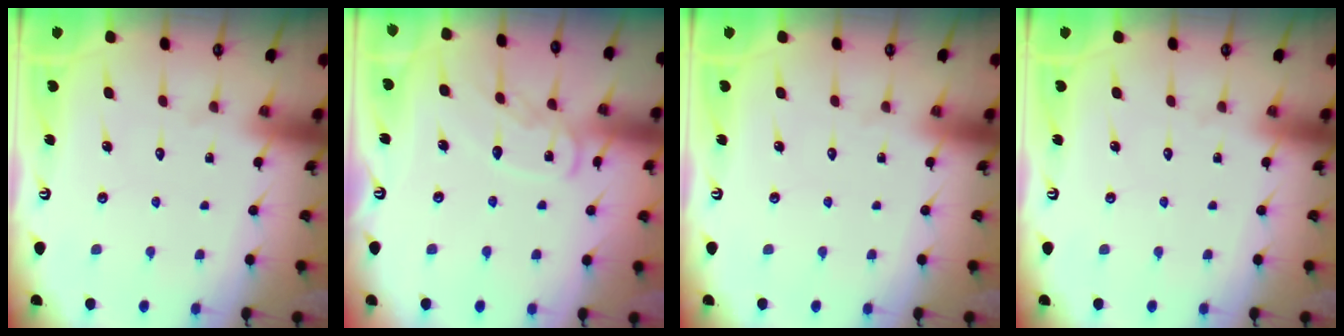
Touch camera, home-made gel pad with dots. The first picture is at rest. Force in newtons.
{"total": 9.6, "press": 9.6, "slide": 0.7}
{"total": 0.0}
{"total": 0.0}